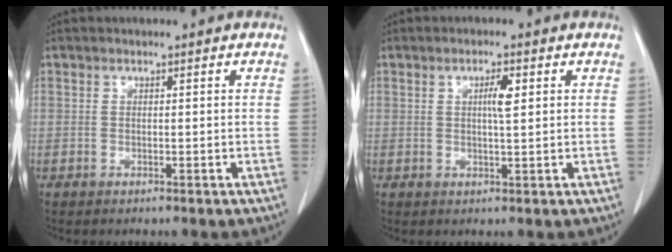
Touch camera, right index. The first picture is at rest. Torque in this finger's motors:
{"motor_torque": [0.16, 0.14, 0.06, 0.05]}